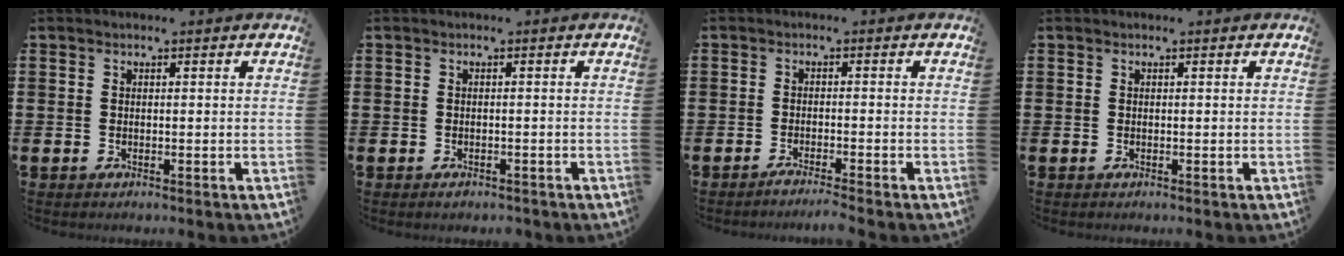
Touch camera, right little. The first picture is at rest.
{"total": 0.6, "force": [-0.5, 0.3, 0.2], "torque": [0.003, -0.005, -0.012]}
{"total": 1.6, "force": [-1.4, -0.2, 0.7], "torque": [-0.010, 0.000, -0.027]}
{"total": 0.0}